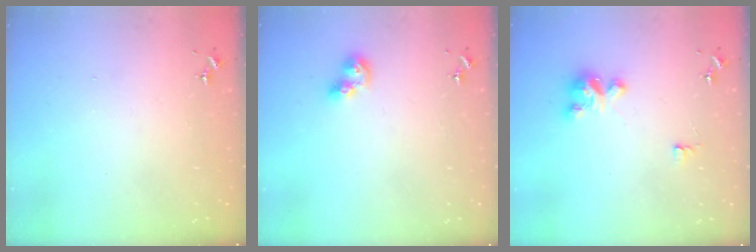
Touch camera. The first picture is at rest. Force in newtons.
{"total": 7.4, "press": 7.4, "slide": 0.7}
{"total": 6.1, "press": 6.1, "slide": 0.5}